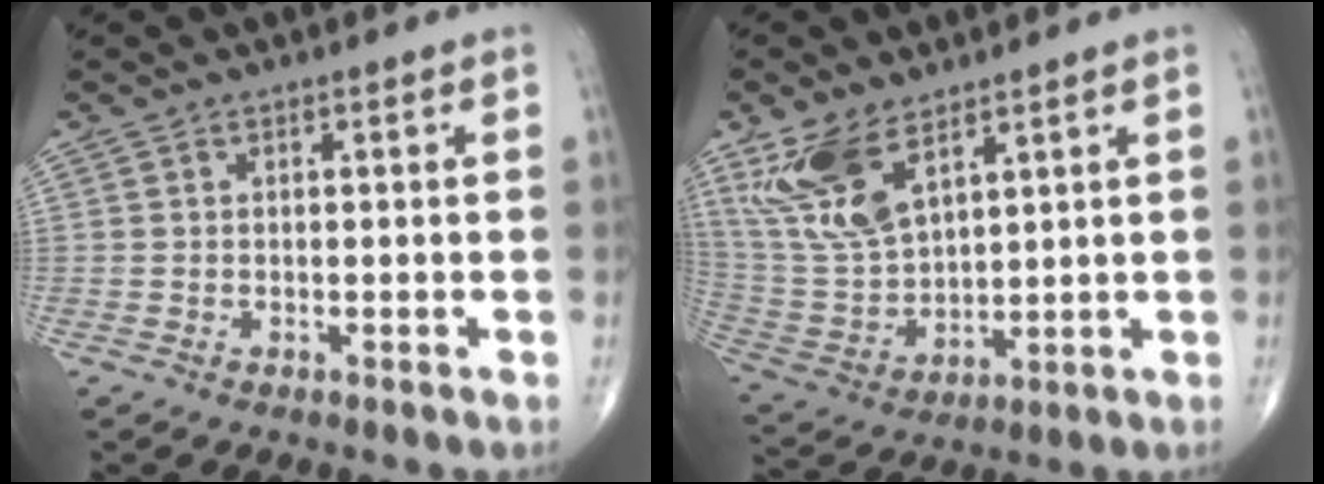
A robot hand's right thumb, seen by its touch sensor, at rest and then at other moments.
{"total": 12.9, "force": [7.5, 5.9, 8.7], "torque": [-0.176, -0.028, 0.166]}